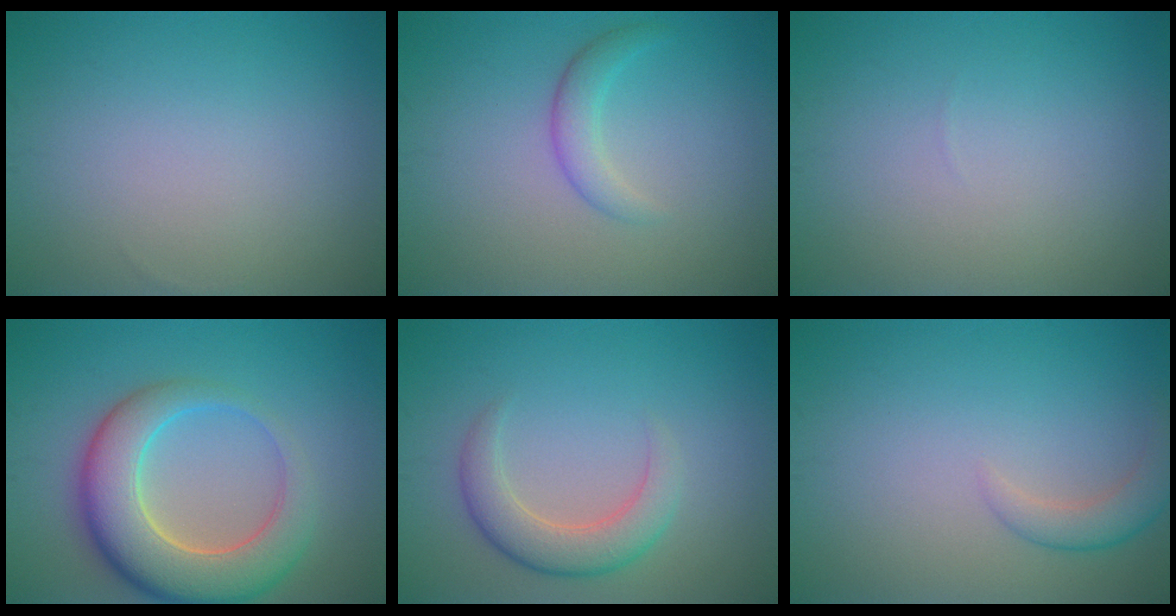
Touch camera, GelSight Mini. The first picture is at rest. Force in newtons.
{"total": 2.1, "press": 2.1, "slide": 0.1}
{"total": 0.0}
{"total": 8.5, "press": 8.5, "slide": 0.6}
{"total": 3.8, "press": 3.8, "slide": 0.4}
{"total": 2.6, "press": 2.6, "slide": 0.2}